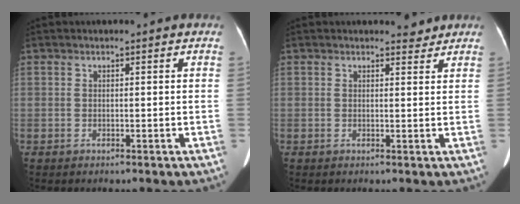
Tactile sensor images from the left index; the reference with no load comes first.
{"total": 1.6, "force": [1.6, 0.5, 0.0], "torque": [-0.004, -0.010, 0.017]}